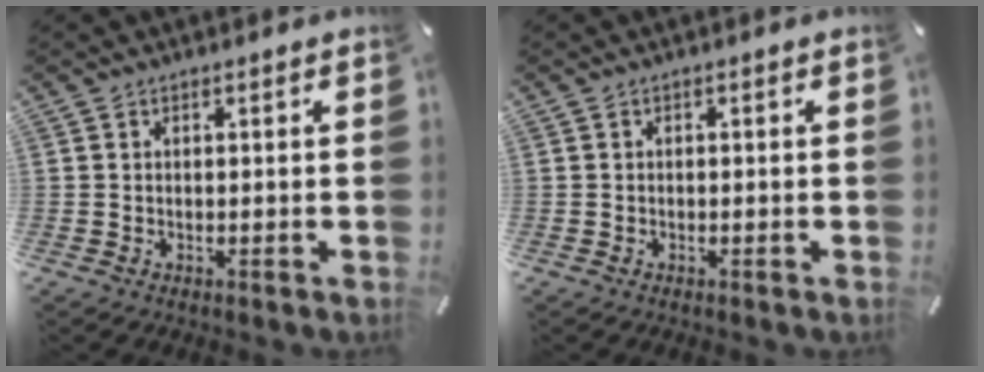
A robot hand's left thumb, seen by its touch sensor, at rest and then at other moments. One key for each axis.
{"total": 0.0}